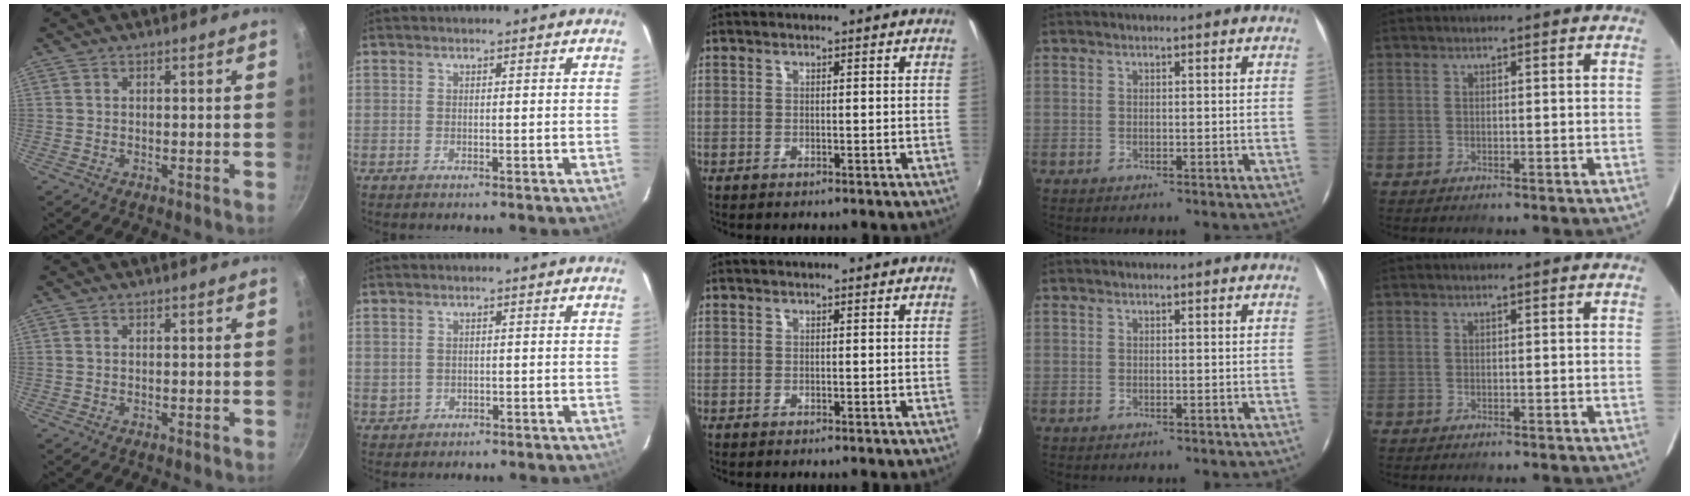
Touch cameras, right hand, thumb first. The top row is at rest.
{"index": {"total": 2.1, "force": [0.4, 1.9, 0.7], "torque": [-0.017, 0.006, 0.018]}}